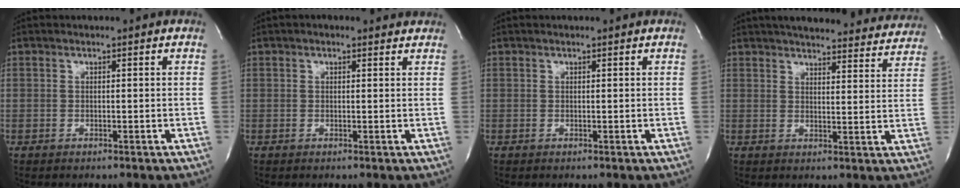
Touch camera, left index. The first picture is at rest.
{"total": 2.4, "force": [1.9, 1.0, 1.0], "torque": [-0.012, 0.018, 0.019]}
{"total": 1.0, "force": [0.9, 0.0, 0.4], "torque": [-0.009, 0.013, 0.014]}
{"total": 24.9, "force": [22.9, 5.1, 8.3], "torque": [-0.124, -0.026, 0.271]}